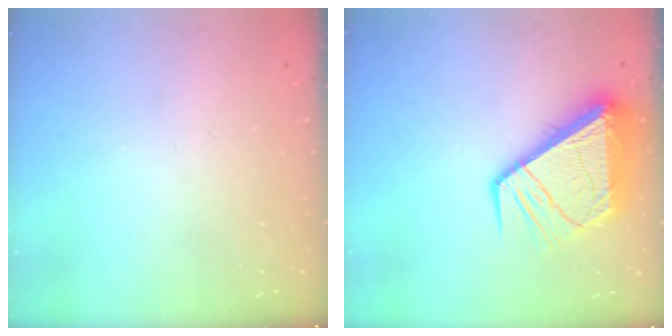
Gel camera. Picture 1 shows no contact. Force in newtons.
{"total": 13.8, "press": 13.7, "slide": 1.7}